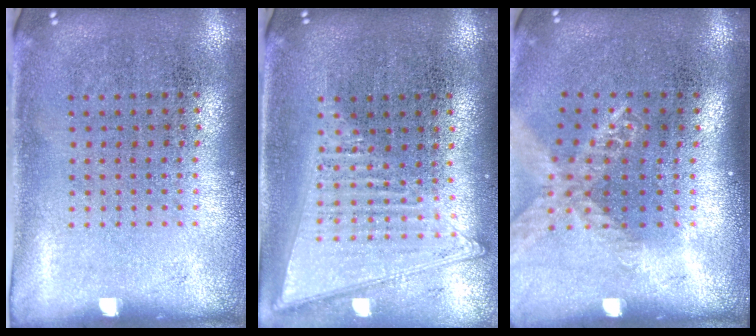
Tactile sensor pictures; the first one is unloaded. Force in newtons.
{"total": 1.4, "press": 1.3, "slide": 0.5}
{"total": 1.6, "press": 1.4, "slide": 0.8}